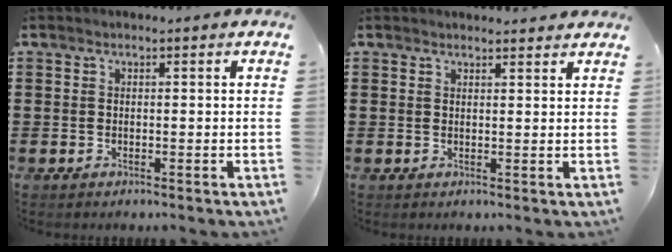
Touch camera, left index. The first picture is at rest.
{"total": 1.6, "force": [1.6, 0.1, 0.2], "torque": [-0.007, 0.002, 0.031]}